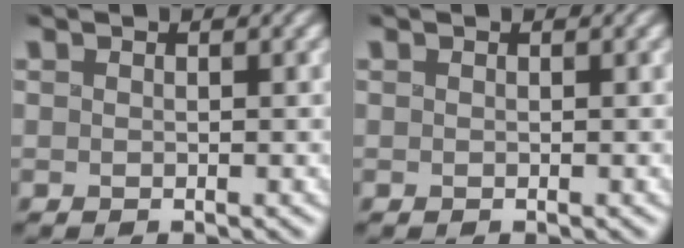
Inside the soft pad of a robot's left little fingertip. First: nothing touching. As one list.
[{"total": 0.0}]